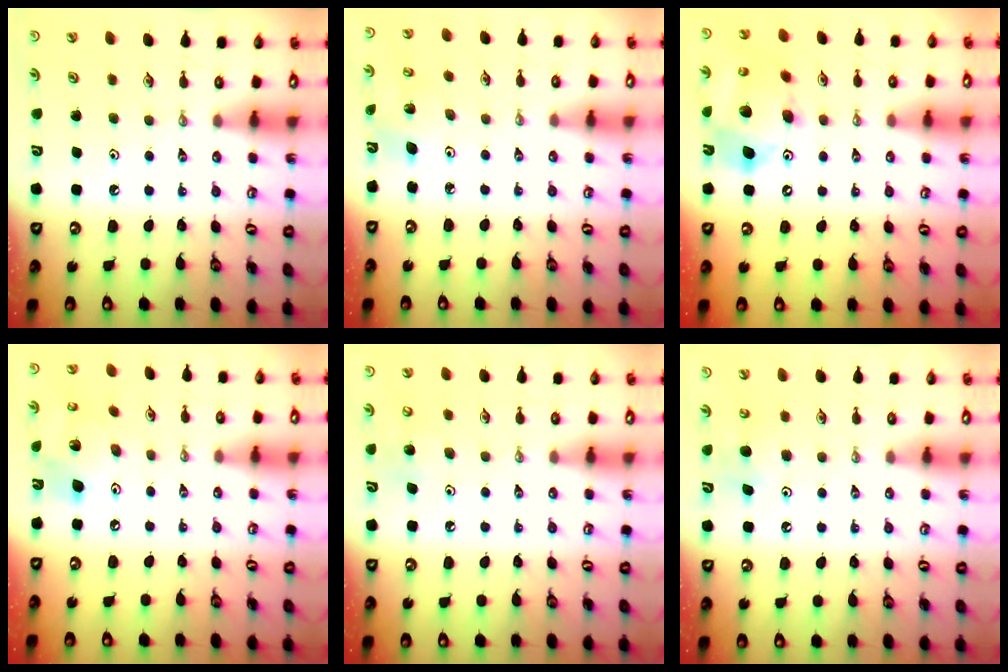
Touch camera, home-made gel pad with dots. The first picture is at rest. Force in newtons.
{"total": 3.5, "press": 3.5, "slide": 0.3}
{"total": 14.4, "press": 14.2, "slide": 2.3}
{"total": 15.3, "press": 15.1, "slide": 2.1}
{"total": 7.5, "press": 7.5, "slide": 0.9}
{"total": 5.4, "press": 5.3, "slide": 0.9}